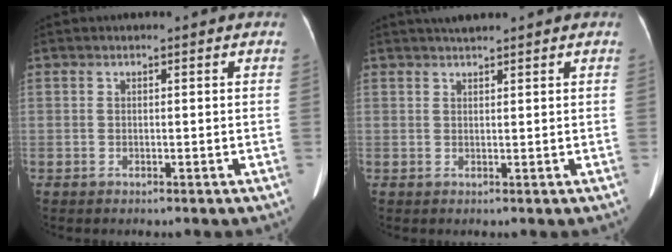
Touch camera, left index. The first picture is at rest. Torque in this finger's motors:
{"motor_torque": [0.01, 0.00, 0.00, 0.04]}